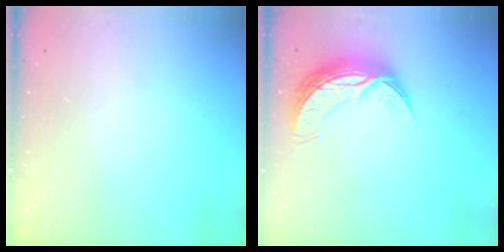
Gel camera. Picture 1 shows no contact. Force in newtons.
{"total": 10.3, "press": 10.2, "slide": 0.7}